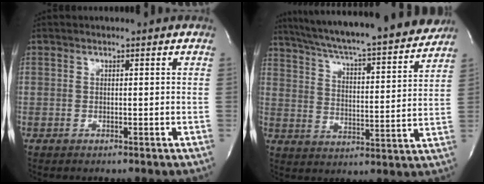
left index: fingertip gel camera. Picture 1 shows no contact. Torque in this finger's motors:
{"motor_torque": [0.16, -0.29, 0.26, 0.09]}